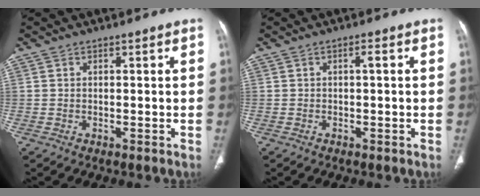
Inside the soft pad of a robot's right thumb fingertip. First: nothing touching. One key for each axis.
{"total": 0.8, "fx": 0.0, "fy": 0.1, "fz": 0.8, "tx": -0.009, "ty": 0.002, "tz": -0.003}